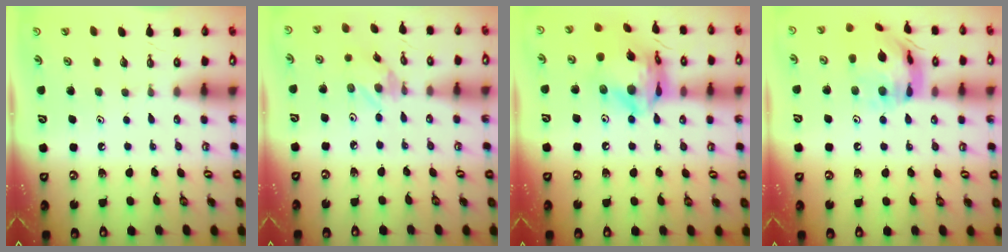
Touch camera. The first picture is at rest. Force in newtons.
{"total": 1.8, "press": 1.8, "slide": 0.2}
{"total": 17.6, "press": 17.5, "slide": 1.8}
{"total": 16.8, "press": 16.7, "slide": 1.8}